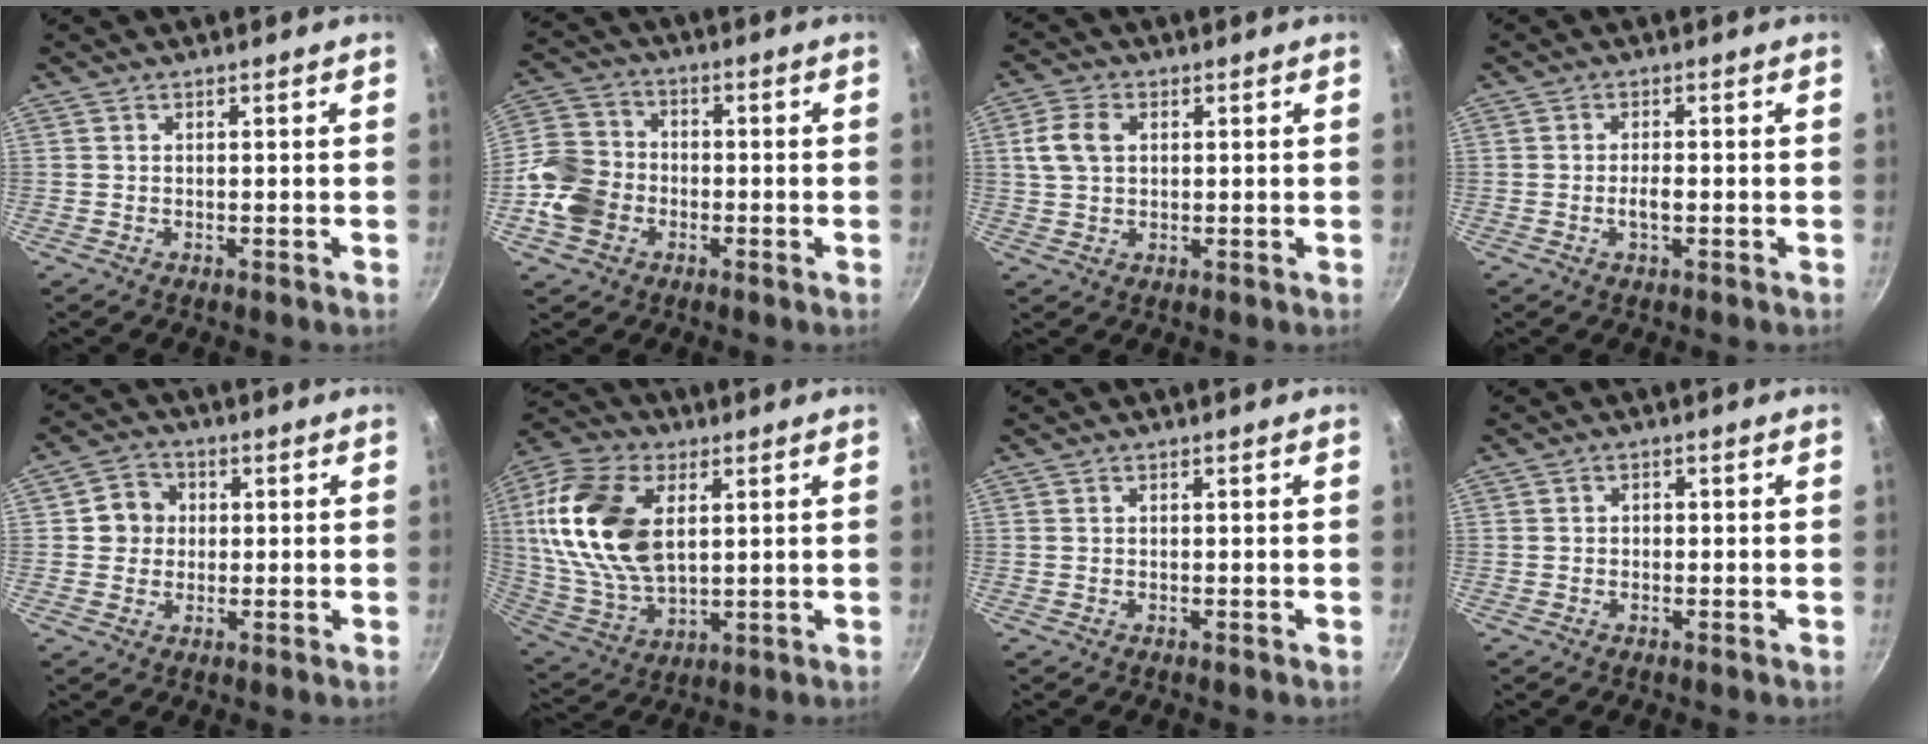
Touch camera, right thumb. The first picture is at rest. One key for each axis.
{"total": 11.0, "fx": -3.1, "fy": 9.0, "fz": 5.5, "tx": -0.085, "ty": 0.028, "tz": -0.077}
{"total": 6.0, "fx": 1.4, "fy": 4.2, "fz": 4.1, "tx": -0.070, "ty": 0.007, "tz": 0.024}
{"total": 2.3, "fx": -0.6, "fy": 0.9, "fz": 2.1, "tx": -0.037, "ty": 0.007, "tz": -0.012}
{"total": 5.7, "fx": 0.7, "fy": 5.3, "fz": 2.0, "tx": 0.002, "ty": 0.007, "tz": 0.001}
{"total": 20.9, "fx": 4.6, "fy": 12.7, "fz": 15.9, "tx": -0.296, "ty": -0.006, "tz": 0.091}
{"total": 0.0}
{"total": 1.2, "fx": -0.2, "fy": 1.0, "fz": 0.5, "tx": -0.007, "ty": 0.004, "tz": -0.006}